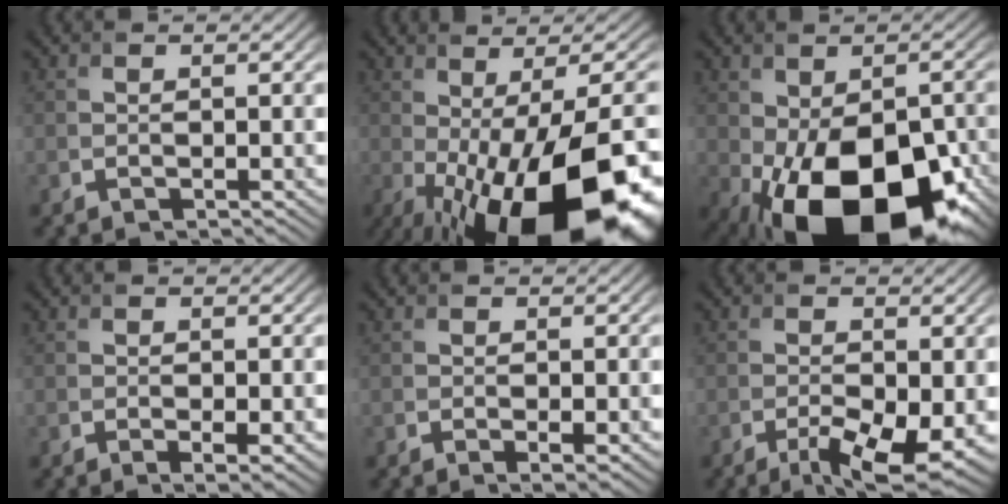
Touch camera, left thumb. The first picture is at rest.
{"total": 21.1, "force": [-7.6, 7.5, 18.2], "torque": [-0.251, -0.029, -0.092]}
{"total": 18.8, "force": [-7.9, 10.4, 13.5], "torque": [-0.213, -0.043, -0.105]}
{"total": 1.6, "force": [-0.2, 0.3, 1.5], "torque": [-0.029, -0.006, -0.001]}
{"total": 1.3, "force": [-0.1, 0.2, 1.2], "torque": [-0.023, -0.005, 0.000]}
{"total": 6.2, "force": [-2.9, 1.9, 5.2], "torque": [-0.085, -0.014, -0.037]}